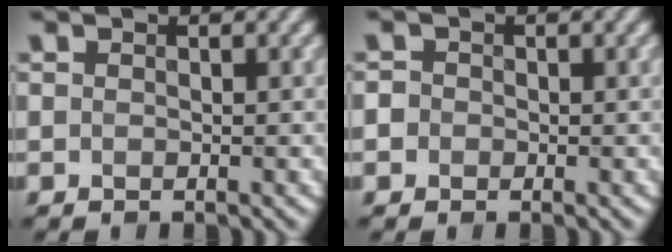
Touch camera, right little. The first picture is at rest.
{"total": 1.9, "force": [0.2, 1.7, 0.6], "torque": [-0.002, 0.011, -0.011]}